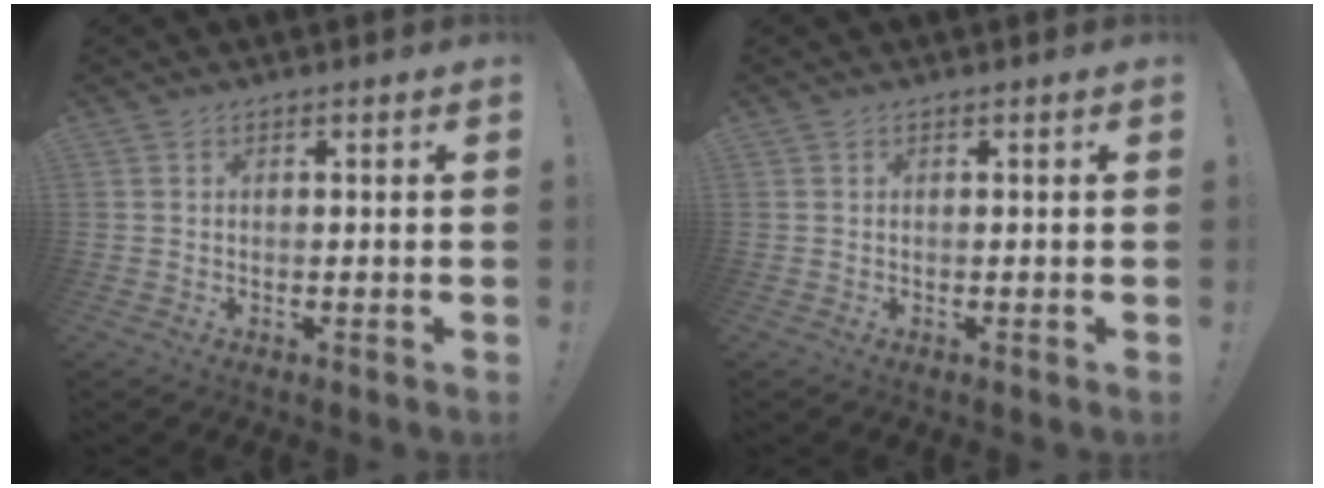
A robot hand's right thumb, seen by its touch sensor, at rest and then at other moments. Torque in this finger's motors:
{"motor_torque": [0.00, 0.23, 0.10, -0.11, -0.10]}